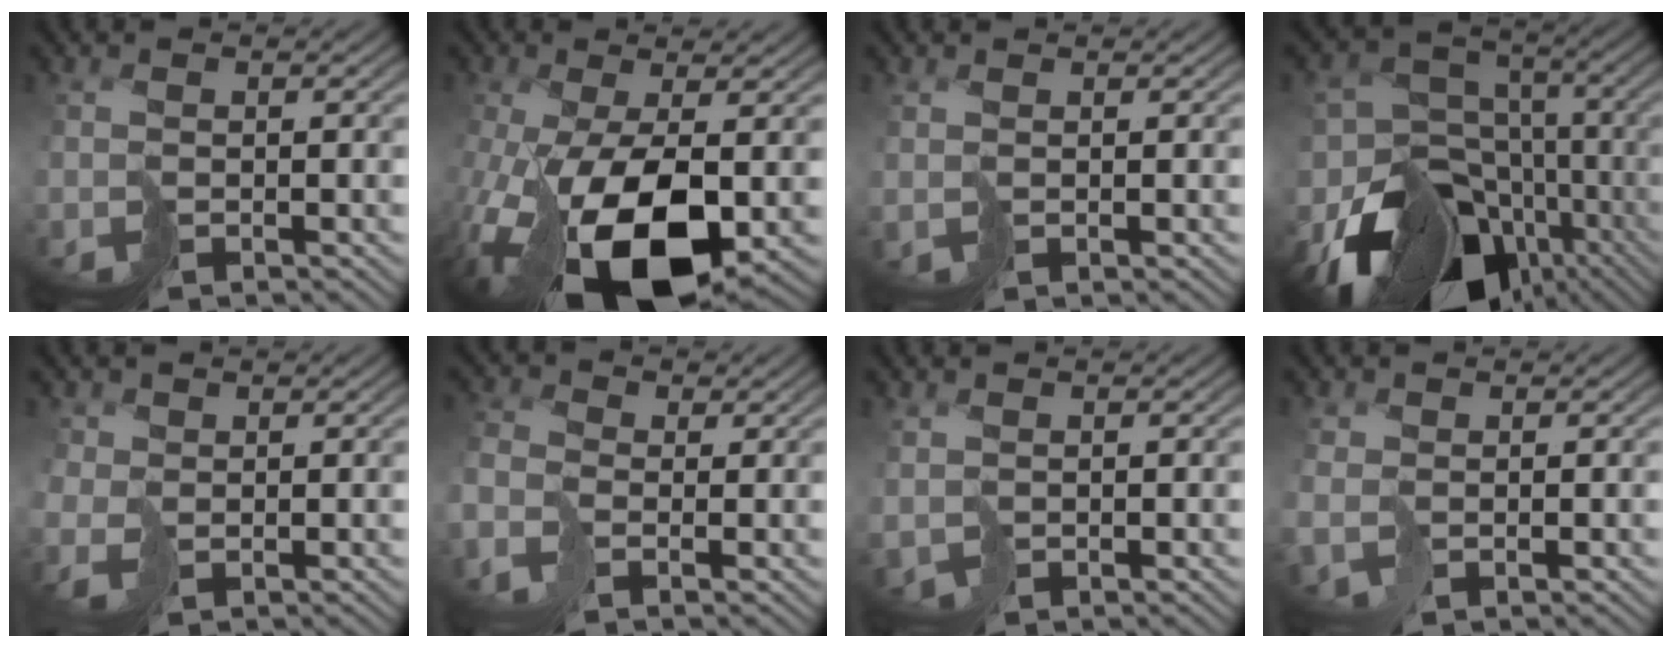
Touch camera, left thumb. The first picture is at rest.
{"total": 17.5, "force": [-5.1, 8.1, 14.7], "torque": [-0.305, -0.051, -0.059]}
{"total": 0.7, "force": [0.7, -0.1, 0.3], "torque": [-0.005, -0.001, 0.015]}
{"total": 16.6, "force": [-8.6, 12.6, 6.6], "torque": [-0.138, -0.036, -0.119]}
{"total": 3.0, "force": [-0.1, 2.4, 1.8], "torque": [-0.064, -0.008, -0.003]}
{"total": 4.1, "force": [-1.4, 2.5, 2.9], "torque": [-0.087, -0.005, -0.044]}
{"total": 1.2, "force": [0.9, 0.8, 0.4], "torque": [-0.017, -0.008, 0.024]}
{"total": 2.5, "force": [0.4, 1.9, 1.6], "torque": [-0.053, -0.011, 0.014]}